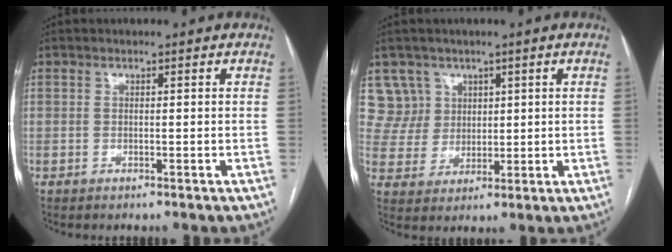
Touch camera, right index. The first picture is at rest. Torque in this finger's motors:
{"motor_torque": [-0.26, 0.33, -0.05, -0.02]}